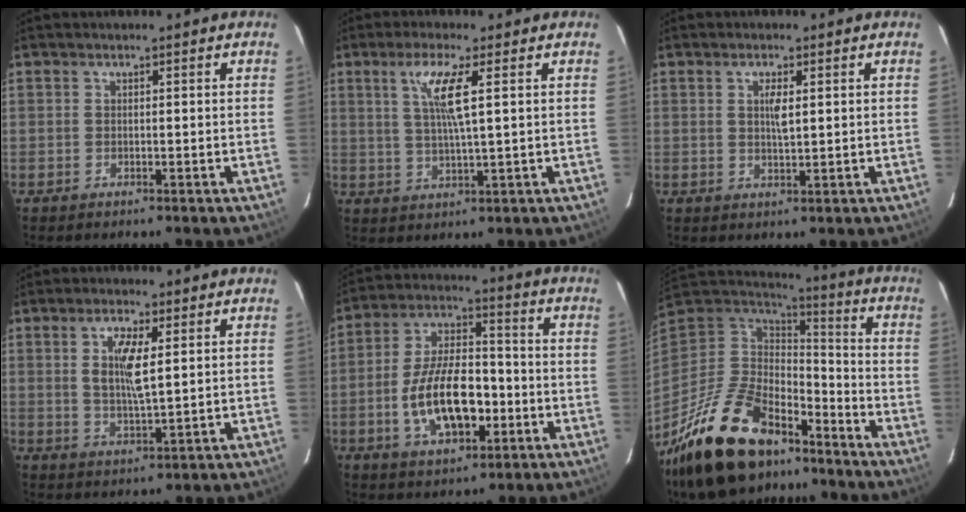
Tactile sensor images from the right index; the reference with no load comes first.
{"total": 6.8, "force": [2.3, 0.0, 6.4], "torque": [-0.121, -0.005, 0.044]}
{"total": 3.1, "force": [0.8, 1.0, 2.8], "torque": [-0.050, -0.002, 0.015]}
{"total": 6.7, "force": [1.9, 1.8, 6.2], "torque": [-0.115, -0.002, 0.037]}
{"total": 14.9, "force": [-4.1, 7.3, 12.3], "torque": [-0.242, 0.009, -0.061]}
{"total": 26.0, "force": [-17.8, 12.5, 14.2], "torque": [-0.292, -0.008, -0.284]}